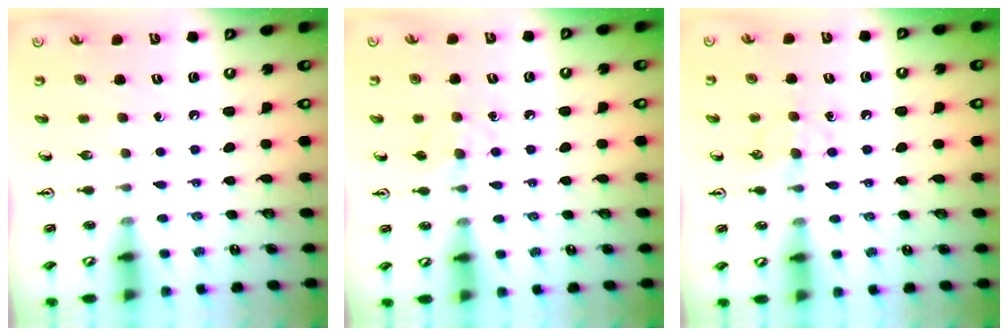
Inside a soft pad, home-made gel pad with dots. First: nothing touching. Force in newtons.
{"total": 5.9, "press": 5.9, "slide": 0.6}
{"total": 5.3, "press": 5.3, "slide": 0.8}